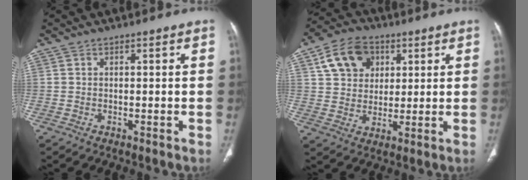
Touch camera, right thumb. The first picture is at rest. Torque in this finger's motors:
{"motor_torque": [1.00, 1.43, 0.45, 0.49, 0.12]}